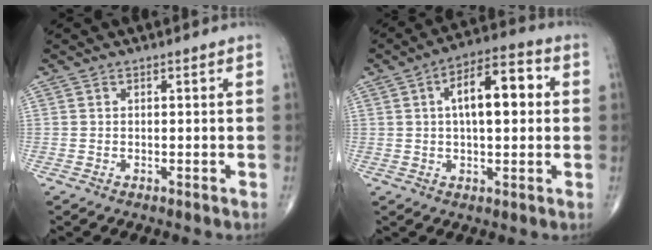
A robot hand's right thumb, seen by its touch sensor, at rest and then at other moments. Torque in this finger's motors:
{"motor_torque": [0.90, 3.56, 1.42, 0.39, 0.13]}